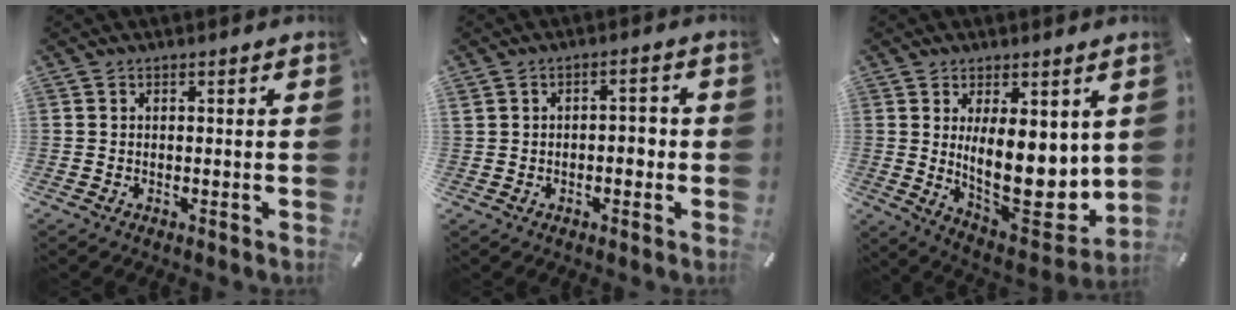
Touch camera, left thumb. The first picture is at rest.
{"total": 3.7, "force": [-0.5, 2.3, 2.9], "torque": [-0.045, 0.007, -0.013]}
{"total": 18.3, "force": [1.9, 8.6, 16.0], "torque": [-0.251, -0.043, 0.043]}